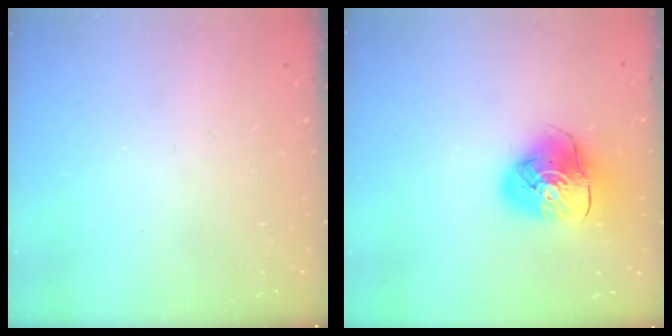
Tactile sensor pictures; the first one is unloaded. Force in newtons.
{"total": 10.6, "press": 10.5, "slide": 1.2}